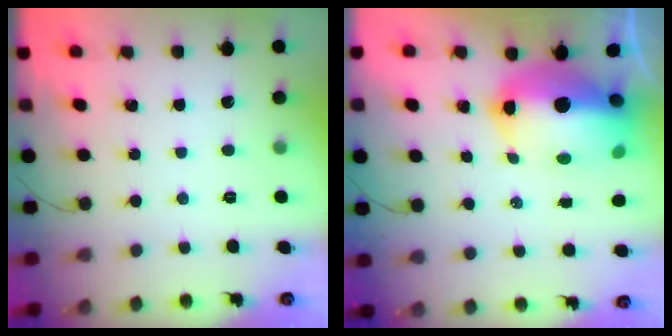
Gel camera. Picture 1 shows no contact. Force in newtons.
{"total": 18.8, "press": 16.6, "slide": 8.7}